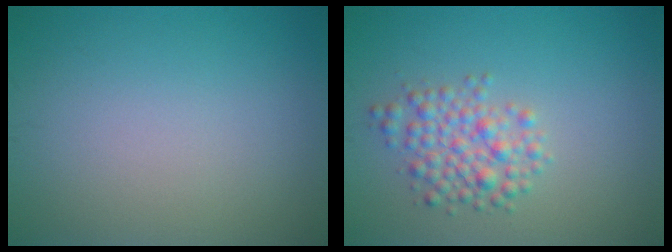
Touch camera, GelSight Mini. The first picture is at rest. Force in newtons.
{"total": 3.3, "press": 3.3, "slide": 0.2}